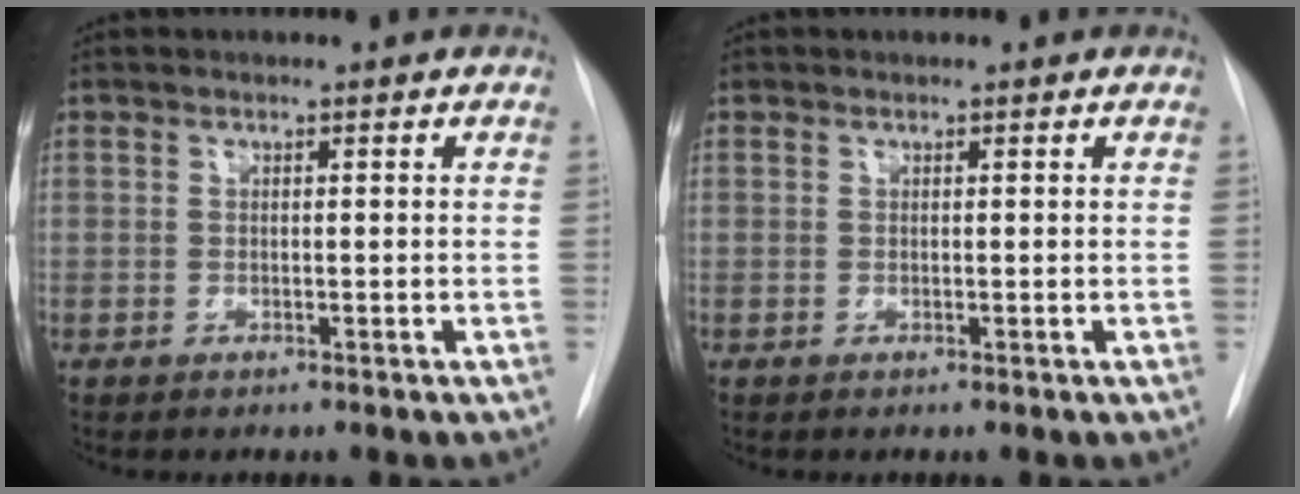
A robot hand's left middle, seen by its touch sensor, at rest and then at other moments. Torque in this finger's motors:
{"motor_torque": [0.12, -0.12, -0.05, 0.01]}